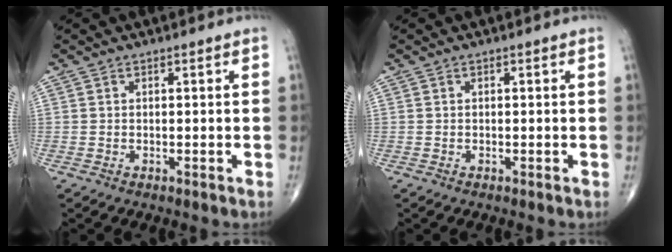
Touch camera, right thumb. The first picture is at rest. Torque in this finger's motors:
{"motor_torque": [-0.05, -0.26, -0.13, -0.03, -0.03]}